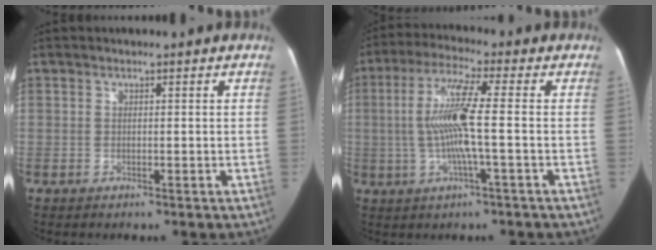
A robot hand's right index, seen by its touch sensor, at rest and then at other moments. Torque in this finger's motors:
{"motor_torque": [1.68, -0.24, 0.88, 0.21]}